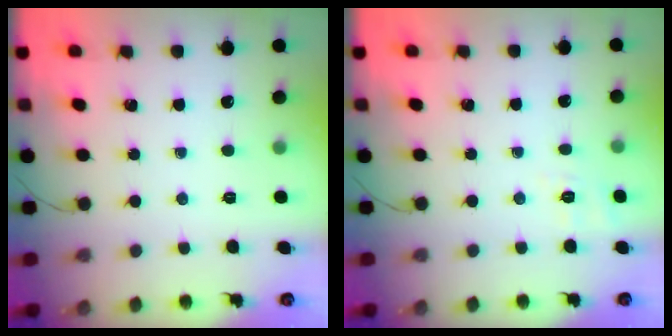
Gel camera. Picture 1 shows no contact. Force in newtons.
{"total": 2.4, "press": 1.3, "slide": 2.1}